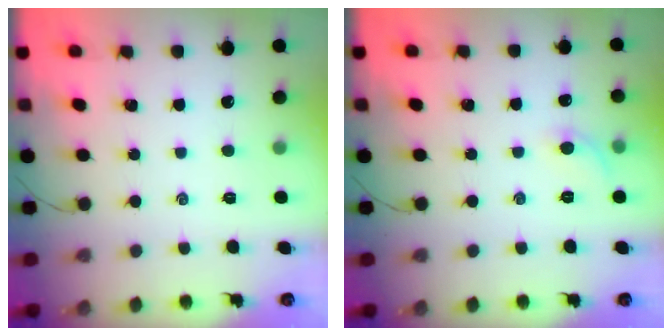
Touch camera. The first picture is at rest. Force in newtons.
{"total": 5.1, "press": 4.8, "slide": 1.7}